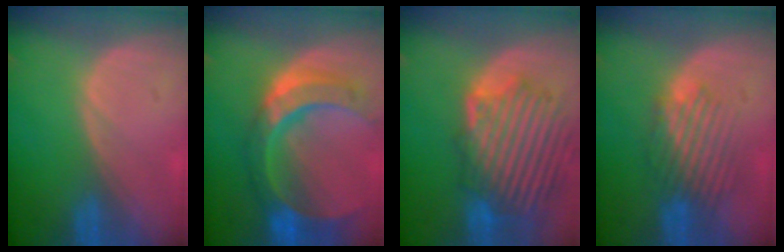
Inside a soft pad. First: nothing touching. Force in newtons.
{"total": 11.0, "press": 9.3, "slide": 5.9}
{"total": 11.8, "press": 11.1, "slide": 4.0}
{"total": 5.4, "press": 5.1, "slide": 1.7}